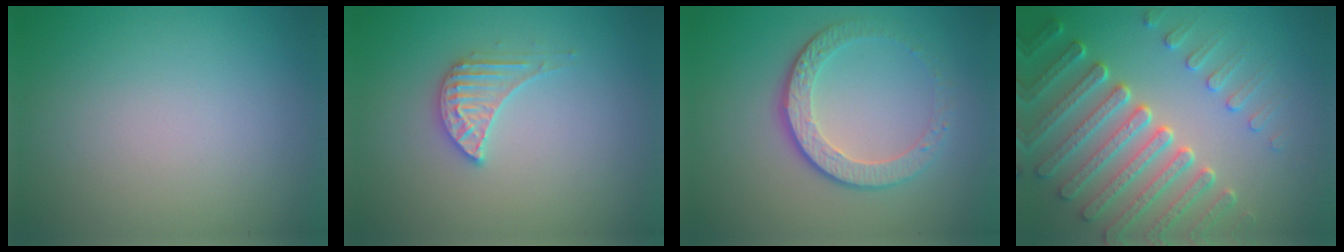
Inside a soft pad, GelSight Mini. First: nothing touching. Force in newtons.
{"total": 2.6, "press": 2.6, "slide": 0.2}
{"total": 4.4, "press": 3.2, "slide": 2.9}
{"total": 7.4, "press": 5.7, "slide": 4.7}